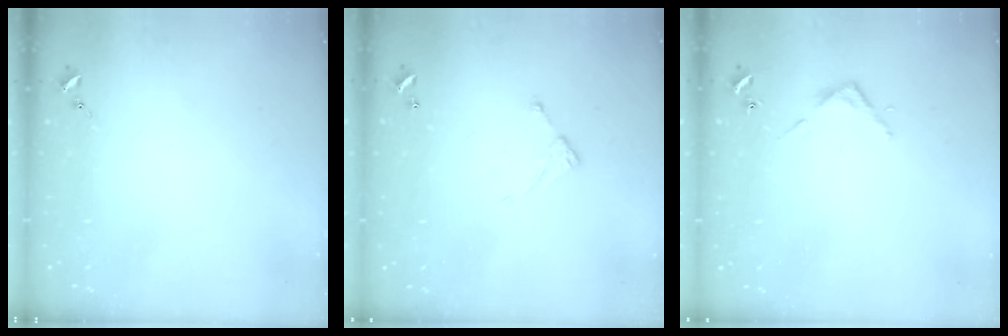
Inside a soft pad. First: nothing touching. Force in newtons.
{"total": 5.0, "press": 5.0, "slide": 0.4}
{"total": 3.2, "press": 3.2, "slide": 0.2}